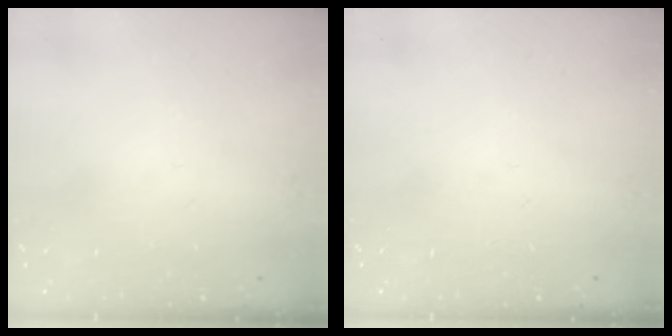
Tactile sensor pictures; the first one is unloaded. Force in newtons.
{"total": 0.0}